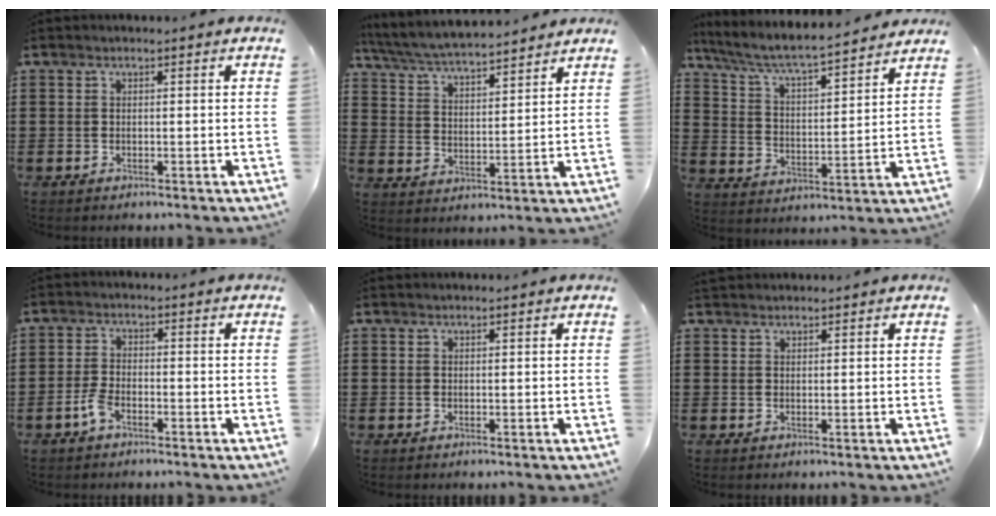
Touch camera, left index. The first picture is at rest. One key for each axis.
{"total": 5.6, "fx": 5.4, "fy": 0.2, "fz": 1.6, "tx": -0.055, "ty": -0.030, "tz": 0.091}
{"total": 5.8, "fx": 5.2, "fy": 0.3, "fz": 2.6, "tx": -0.074, "ty": -0.036, "tz": 0.080}
{"total": 3.3, "fx": -1.8, "fy": 1.2, "fz": 2.5, "tx": -0.065, "ty": -0.003, "tz": -0.039}
{"total": 0.0}
{"total": 1.1, "fx": 1.1, "fy": 0.2, "fz": 0.1, "tx": -0.004, "ty": 0.001, "tz": 0.021}